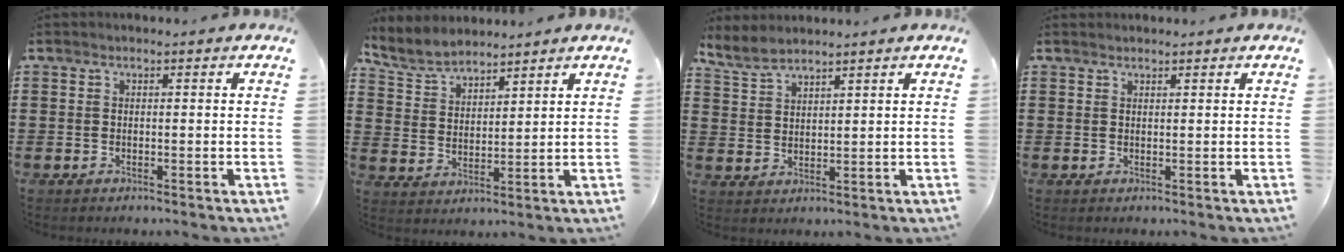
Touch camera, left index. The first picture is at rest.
{"total": 5.0, "force": [4.7, 1.2, 1.2], "torque": [-0.042, -0.012, 0.086]}
{"total": 3.5, "force": [3.3, 0.7, 1.1], "torque": [-0.033, -0.004, 0.062]}
{"total": 0.8, "force": [0.8, 0.1, 0.1], "torque": [-0.003, 0.000, 0.016]}